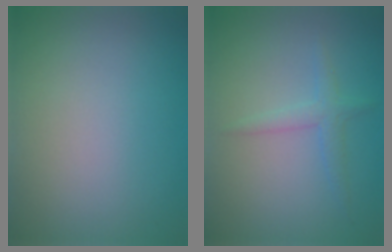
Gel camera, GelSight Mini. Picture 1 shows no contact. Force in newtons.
{"total": 1.6, "press": 1.6, "slide": 0.1}